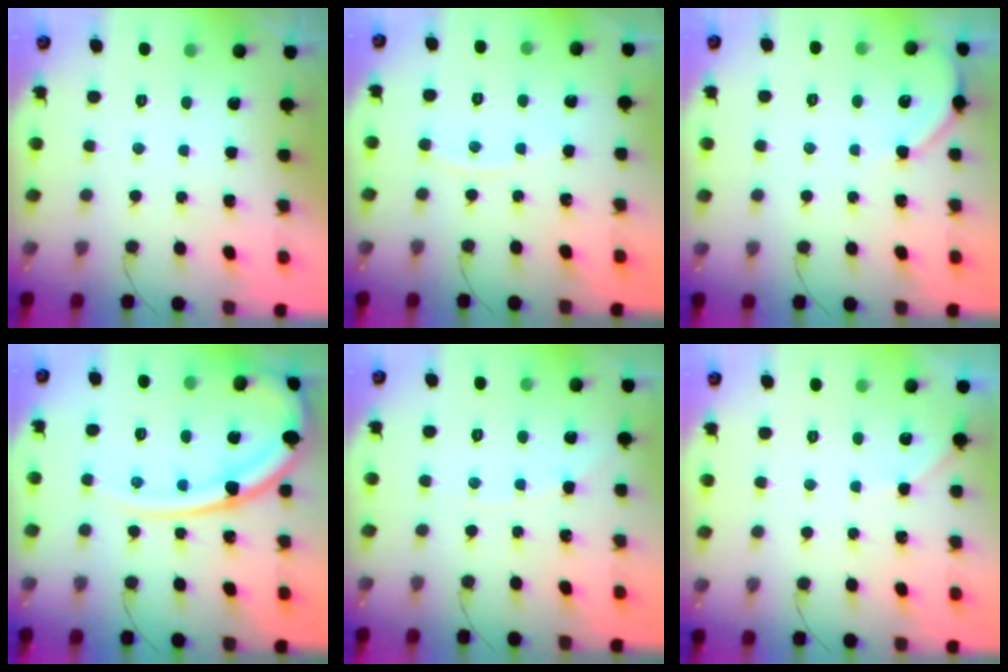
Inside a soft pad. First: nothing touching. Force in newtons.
{"total": 2.8, "press": 2.8, "slide": 0.4}
{"total": 5.9, "press": 5.8, "slide": 0.9}
{"total": 16.6, "press": 16.5, "slide": 2.1}
{"total": 2.1, "press": 2.1, "slide": 0.3}
{"total": 3.6, "press": 3.5, "slide": 0.5}